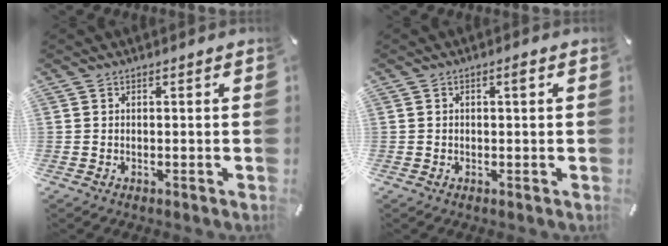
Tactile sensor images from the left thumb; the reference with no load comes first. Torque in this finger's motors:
{"motor_torque": [-0.13, -0.38, -0.15, 0.10, -0.06]}